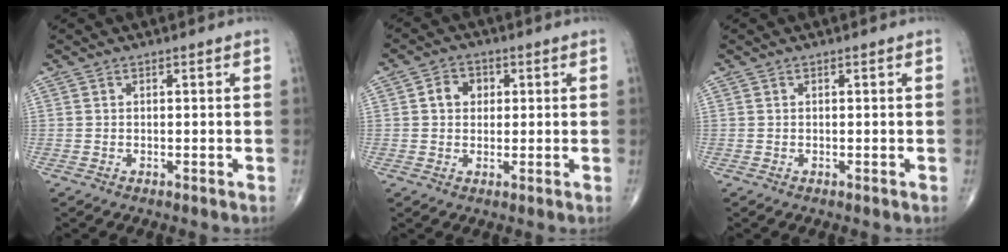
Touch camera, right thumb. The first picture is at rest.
{"total": 4.4, "force": [0.8, 3.6, 2.3], "torque": [-0.020, 0.008, 0.009]}
{"total": 0.0}